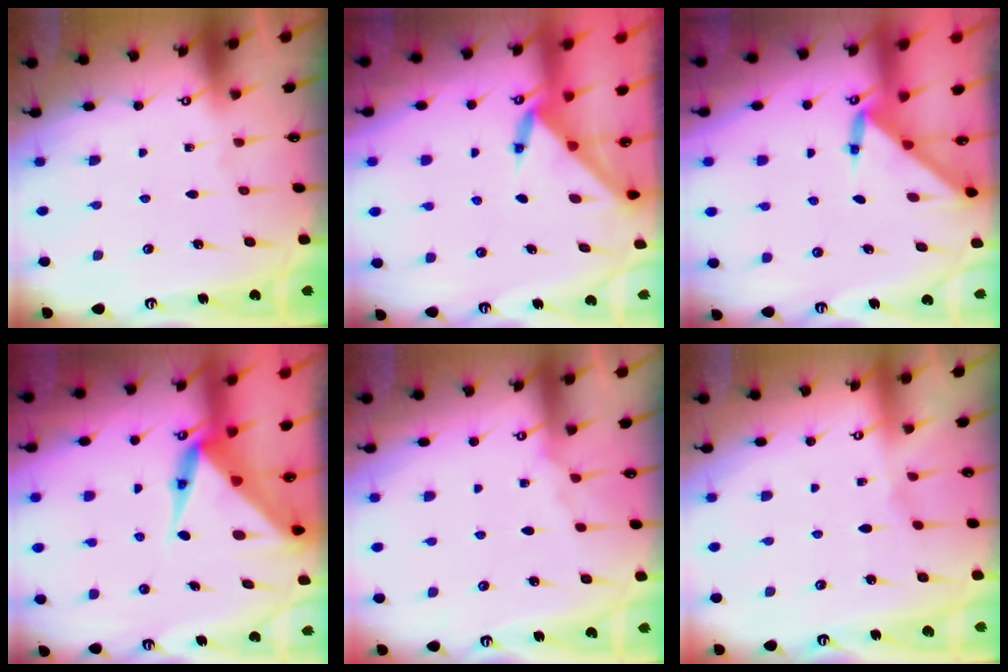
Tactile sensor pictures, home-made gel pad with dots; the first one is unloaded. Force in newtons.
{"total": 3.4, "press": 3.4, "slide": 0.3}
{"total": 3.2, "press": 3.2, "slide": 0.2}
{"total": 8.7, "press": 8.6, "slide": 0.5}
{"total": 5.1, "press": 5.0, "slide": 0.7}
{"total": 3.1, "press": 3.0, "slide": 0.5}